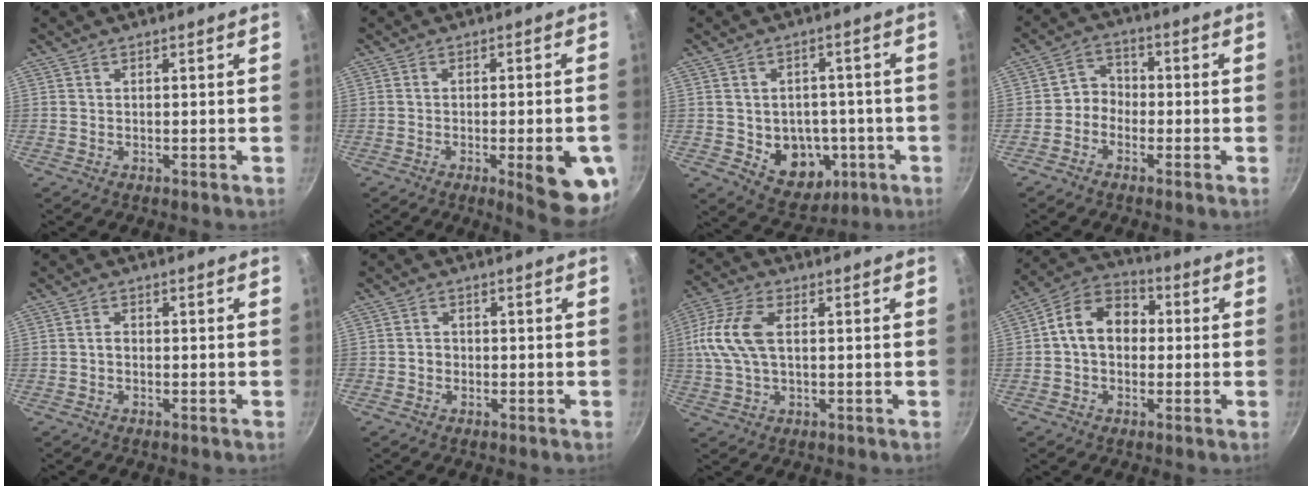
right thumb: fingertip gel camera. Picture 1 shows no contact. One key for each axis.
{"total": 12.5, "fx": -4.0, "fy": 3.2, "fz": 11.4, "tx": -0.119, "ty": 0.009, "tz": -0.046}
{"total": 11.0, "fx": -2.2, "fy": 8.9, "fz": 6.2, "tx": -0.047, "ty": 0.008, "tz": -0.011}
{"total": 4.0, "fx": -1.7, "fy": 3.3, "fz": 1.4, "tx": -0.002, "ty": 0.027, "tz": -0.043}
{"total": 1.3, "fx": -0.3, "fy": 1.0, "fz": 0.9, "tx": -0.013, "ty": 0.009, "tz": -0.007}
{"total": 1.7, "fx": -0.6, "fy": 1.5, "fz": 0.5, "tx": 0.000, "ty": 0.006, "tz": -0.011}
{"total": 11.7, "fx": 1.6, "fy": 6.5, "fz": 9.6, "tx": -0.200, "ty": 0.019, "tz": 0.020}
{"total": 11.0, "fx": 0.5, "fy": 8.4, "fz": 7.1, "tx": -0.081, "ty": 0.032, "tz": -0.013}